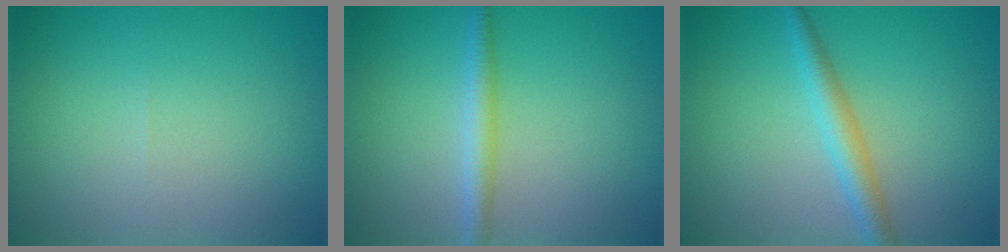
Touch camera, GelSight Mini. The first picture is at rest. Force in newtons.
{"total": 2.1, "press": 2.1, "slide": 0.0}
{"total": 2.5, "press": 2.5, "slide": 0.1}